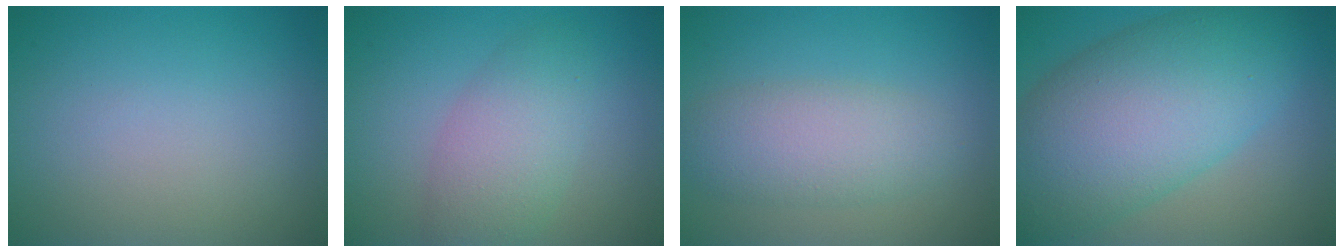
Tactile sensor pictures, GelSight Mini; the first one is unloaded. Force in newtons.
{"total": 4.3, "press": 4.3, "slide": 0.1}
{"total": 4.3, "press": 4.3, "slide": 0.0}
{"total": 11.8, "press": 11.8, "slide": 0.6}